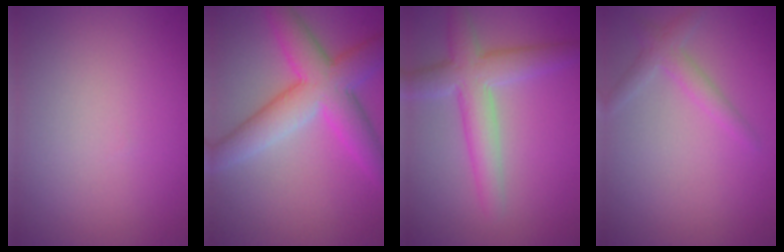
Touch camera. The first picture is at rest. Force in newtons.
{"total": 7.5, "press": 7.5, "slide": 0.1}
{"total": 5.2, "press": 5.1, "slide": 0.4}
{"total": 1.9, "press": 1.9, "slide": 0.1}